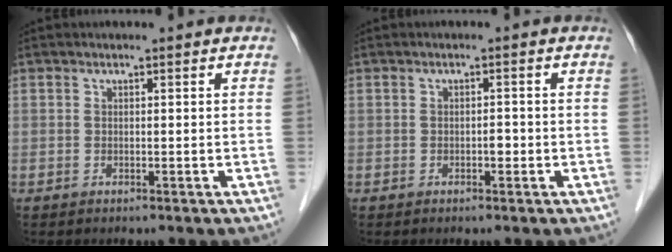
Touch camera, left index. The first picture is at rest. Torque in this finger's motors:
{"motor_torque": [-0.09, 0.04, -0.01, 0.01]}